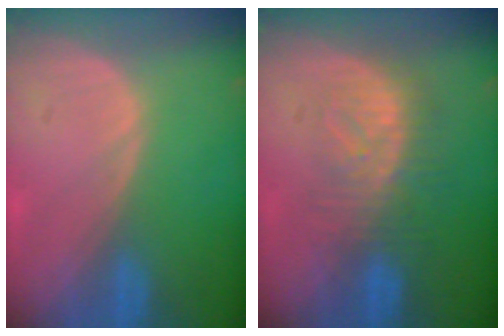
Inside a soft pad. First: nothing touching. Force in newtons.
{"total": 8.1, "press": 7.5, "slide": 3.2}